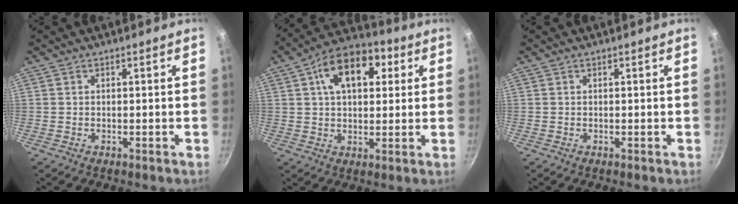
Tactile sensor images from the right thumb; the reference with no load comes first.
{"total": 14.3, "force": [4.7, 8.8, 10.2], "torque": [-0.125, 0.008, 0.058]}
{"total": 0.0}